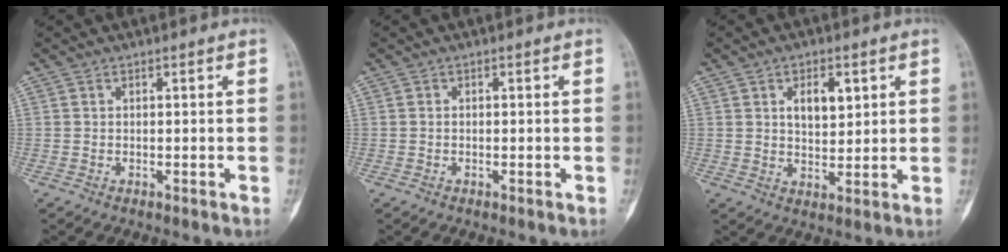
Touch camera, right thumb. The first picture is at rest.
{"total": 0.0}
{"total": 6.3, "force": [2.5, 3.6, 4.4], "torque": [-0.053, -0.013, 0.043]}